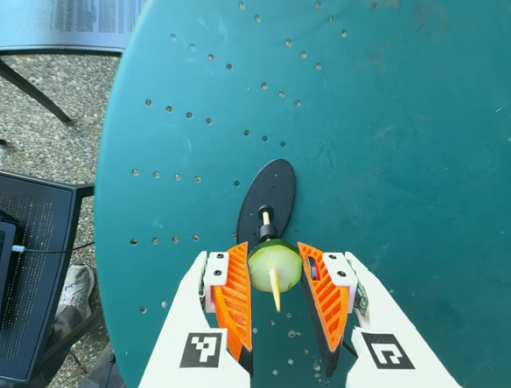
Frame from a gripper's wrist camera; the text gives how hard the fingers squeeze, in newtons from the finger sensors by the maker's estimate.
{"total": 11.9, "left": 12.0, "right": 11.9}